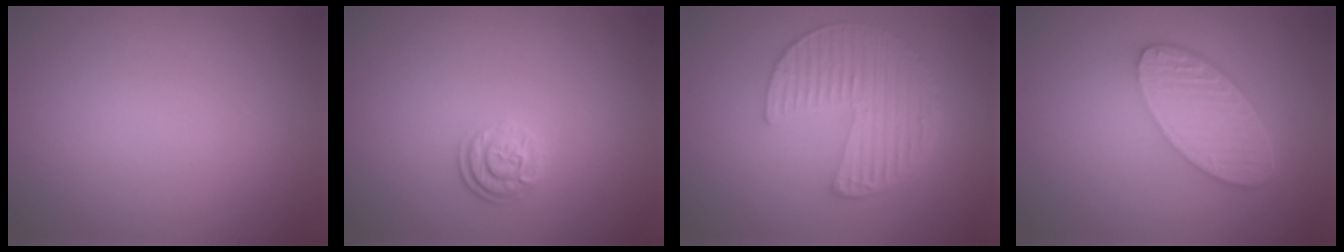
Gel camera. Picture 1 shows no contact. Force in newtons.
{"total": 2.5, "press": 1.9, "slide": 1.6}
{"total": 5.8, "press": 4.2, "slide": 4.0}
{"total": 5.7, "press": 4.4, "slide": 3.7}